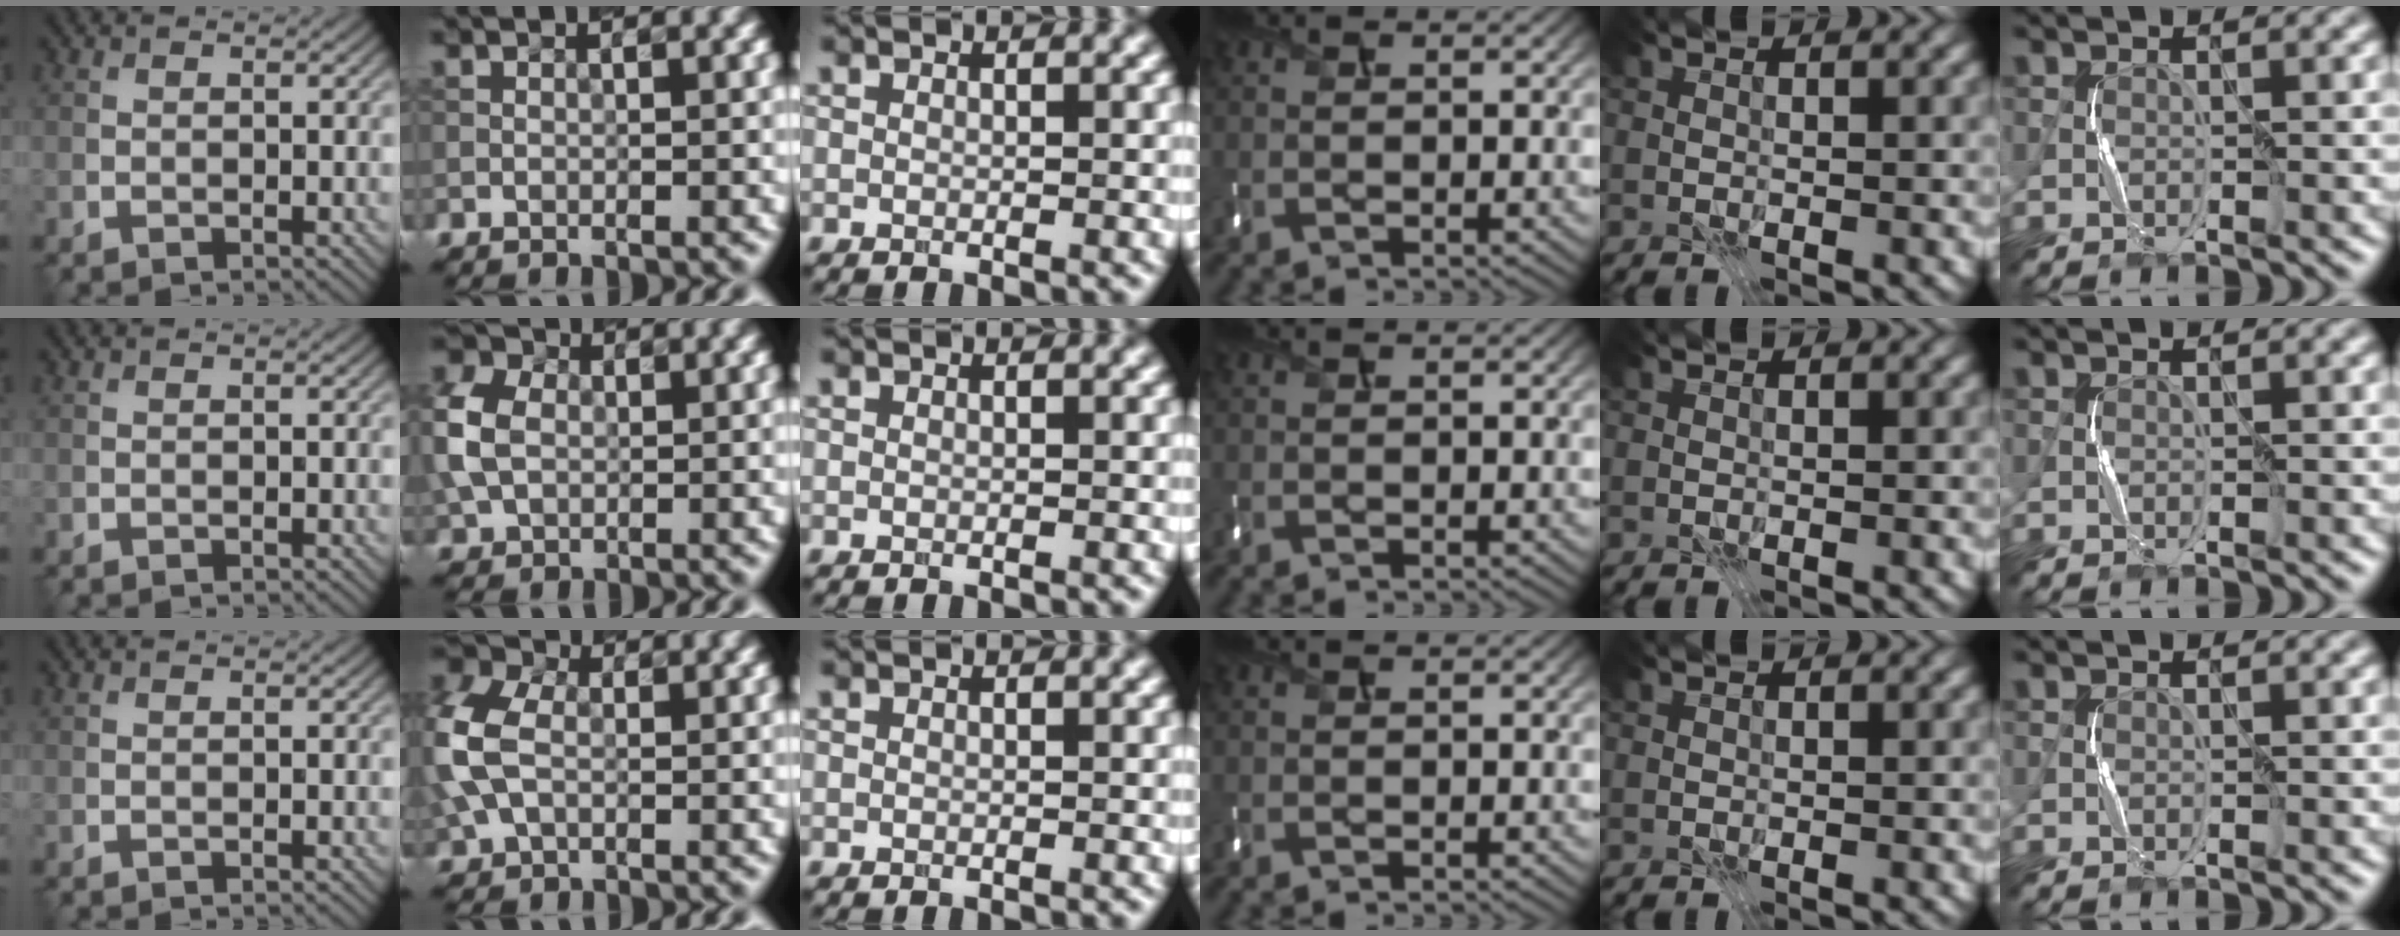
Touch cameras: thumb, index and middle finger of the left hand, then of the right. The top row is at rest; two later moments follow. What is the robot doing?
{"motion": "press", "object": "mouse"}